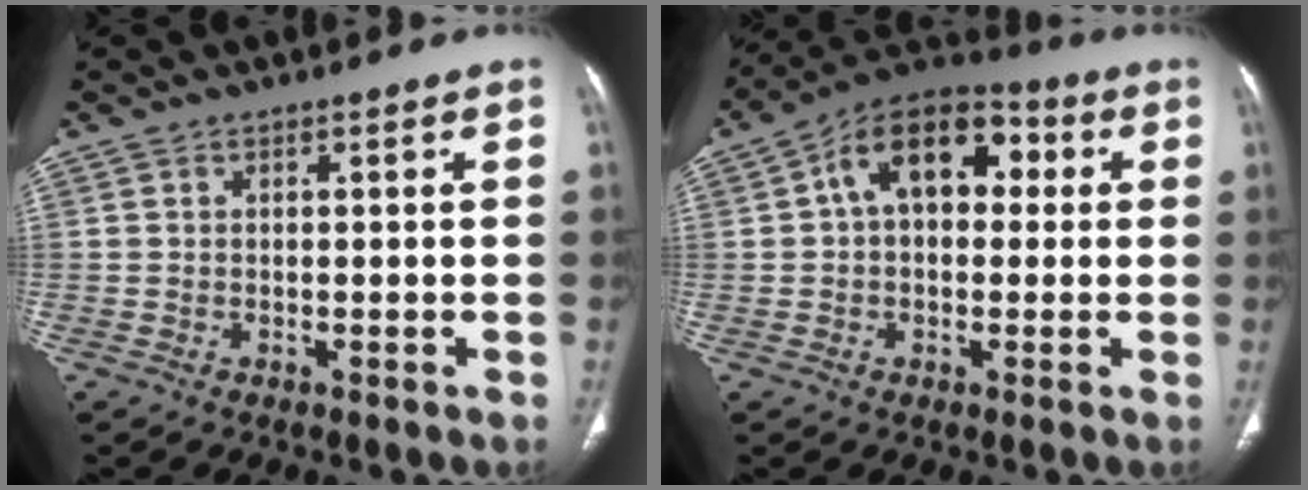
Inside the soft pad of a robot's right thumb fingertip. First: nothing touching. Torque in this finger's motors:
{"motor_torque": [0.65, 3.59, 1.68, -0.26, 0.29]}